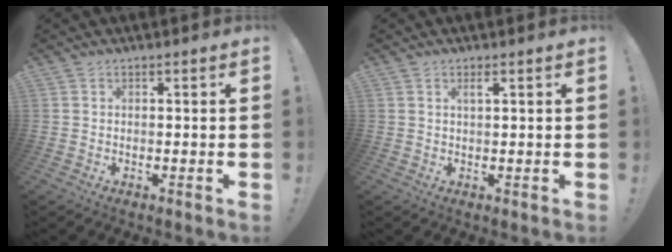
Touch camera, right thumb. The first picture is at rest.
{"total": 1.8, "force": [0.9, 0.0, 1.6], "torque": [-0.031, -0.001, 0.013]}